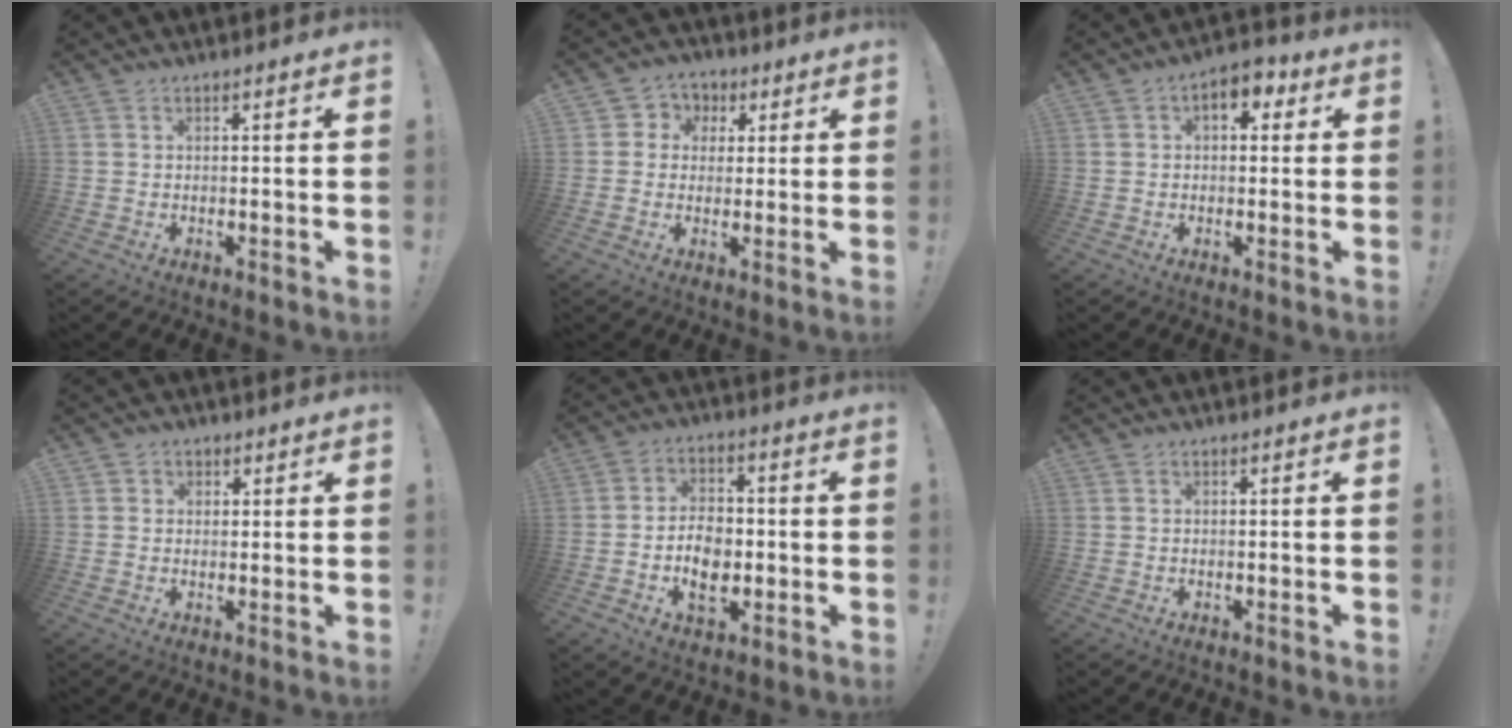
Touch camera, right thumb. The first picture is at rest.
{"total": 8.3, "force": [2.6, 7.5, 2.4], "torque": [-0.038, -0.019, 0.054]}
{"total": 6.0, "force": [1.6, 3.7, 4.4], "torque": [-0.053, 0.000, 0.024]}
{"total": 2.0, "force": [0.6, 1.9, 0.4], "torque": [-0.004, 0.001, 0.009]}
{"total": 9.4, "force": [-2.2, 6.7, 6.2], "torque": [-0.108, 0.010, -0.035]}
{"total": 0.0}